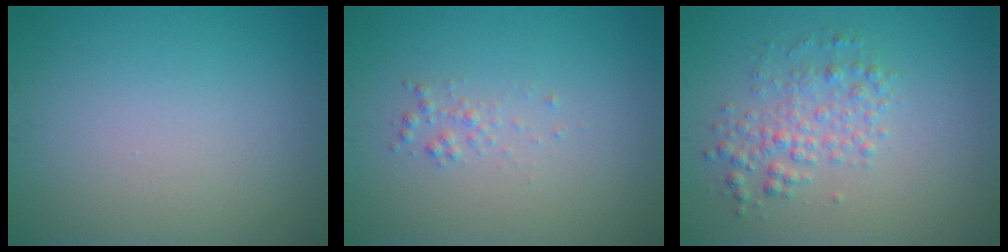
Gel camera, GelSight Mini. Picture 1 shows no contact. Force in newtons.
{"total": 0.9, "press": 0.9, "slide": 0.0}
{"total": 2.9, "press": 2.9, "slide": 0.1}